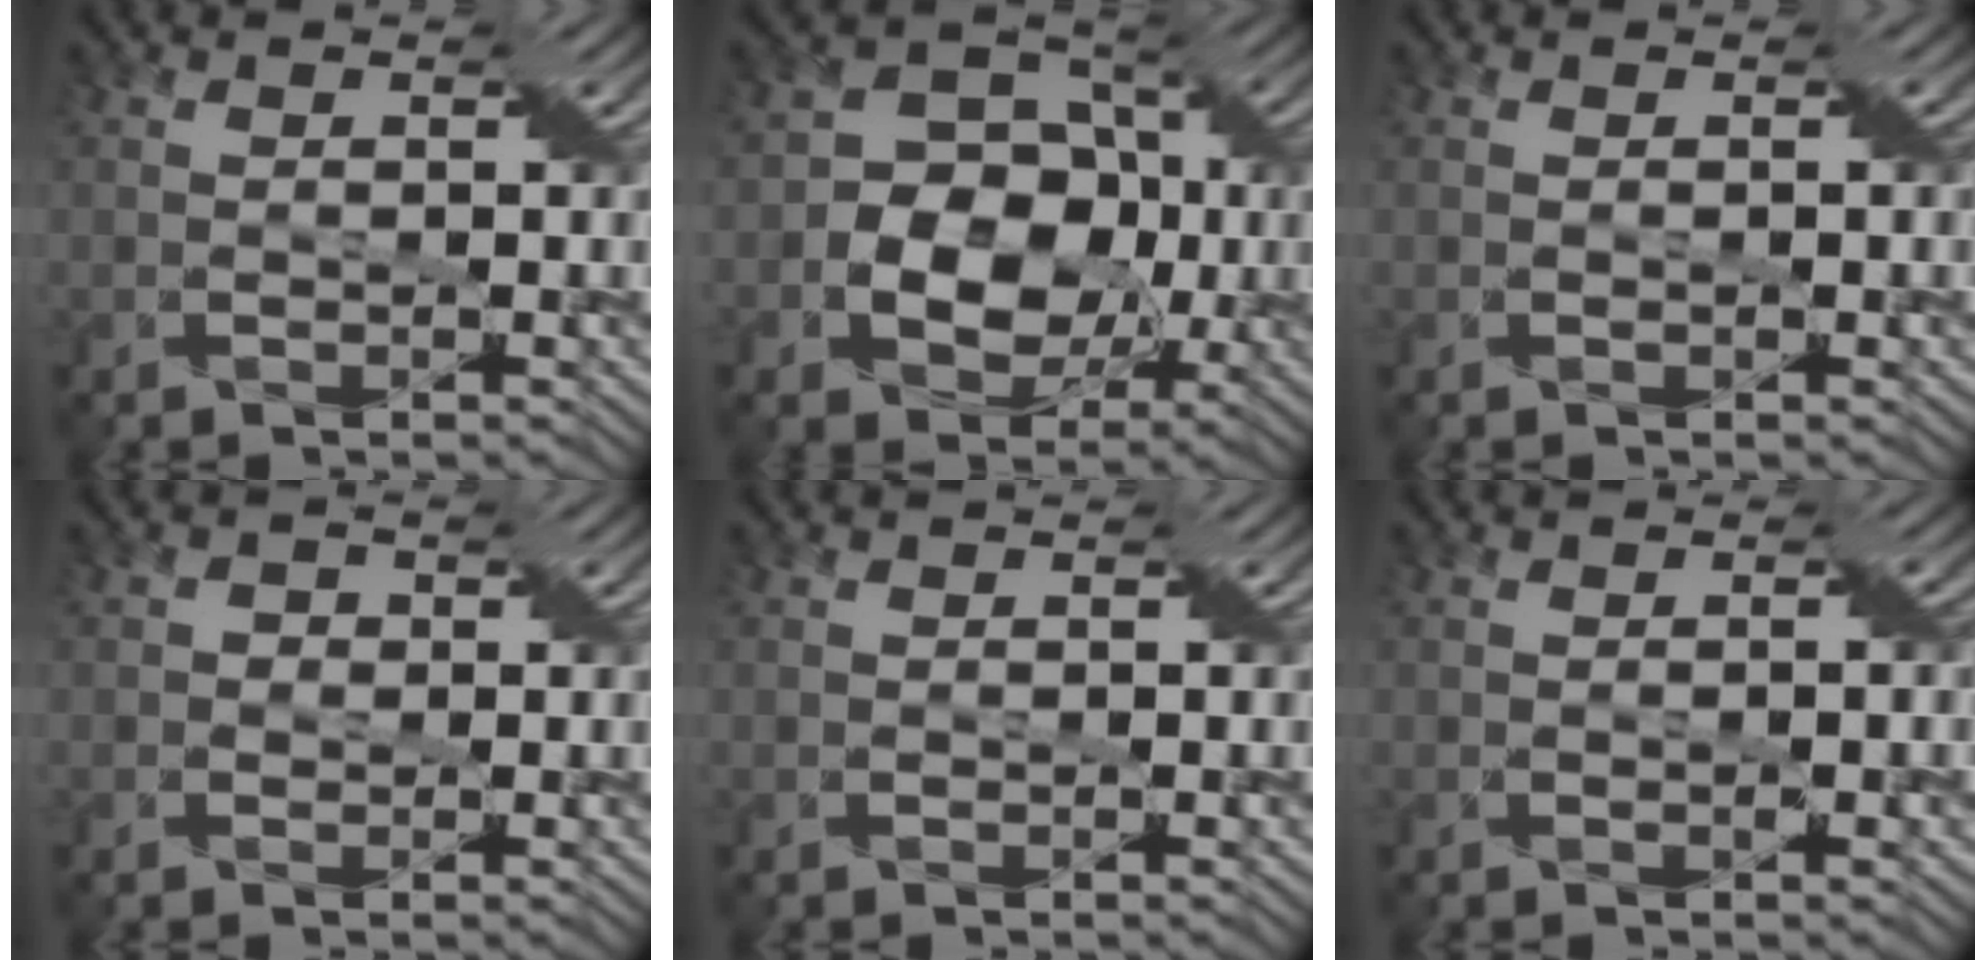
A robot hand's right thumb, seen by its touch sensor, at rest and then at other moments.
{"total": 11.2, "force": [-1.3, 8.7, 7.0], "torque": [-0.115, 0.001, -0.041]}
{"total": 0.9, "force": [0.0, 0.0, 0.9], "torque": [-0.015, 0.001, 0.000]}
{"total": 1.1, "force": [0.0, 1.1, 0.2], "torque": [-0.001, 0.001, -0.004]}
{"total": 0.0}
{"total": 1.8, "force": [-0.1, 0.2, 1.8], "torque": [-0.030, 0.002, 0.000]}